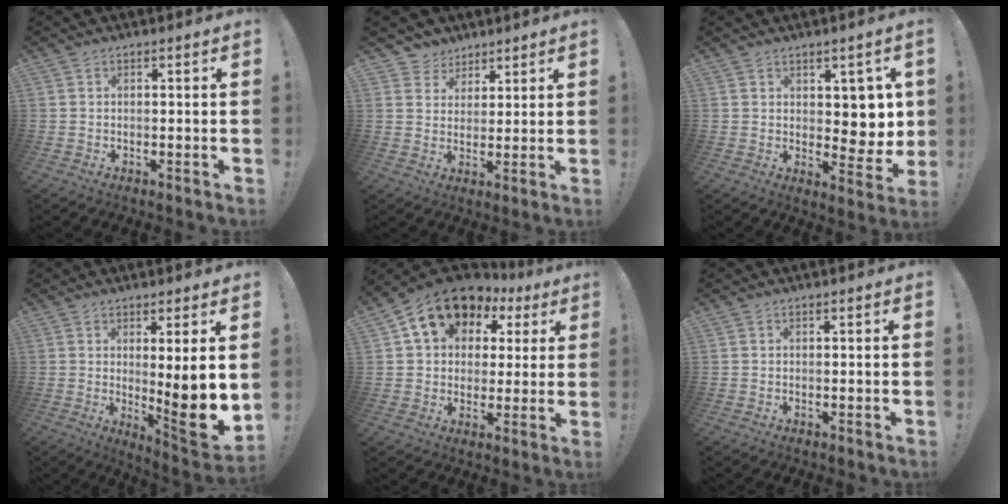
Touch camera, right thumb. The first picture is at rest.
{"total": 5.4, "force": [3.7, 4.0, 0.0], "torque": [-0.003, -0.035, 0.073]}
{"total": 7.0, "force": [3.3, 4.8, 3.8], "torque": [-0.043, -0.028, 0.068]}
{"total": 12.2, "force": [0.2, 0.3, 12.2], "torque": [-0.166, -0.027, 0.002]}
{"total": 13.8, "force": [7.5, 9.5, 6.6], "torque": [-0.106, -0.043, 0.138]}
{"total": 0.0}